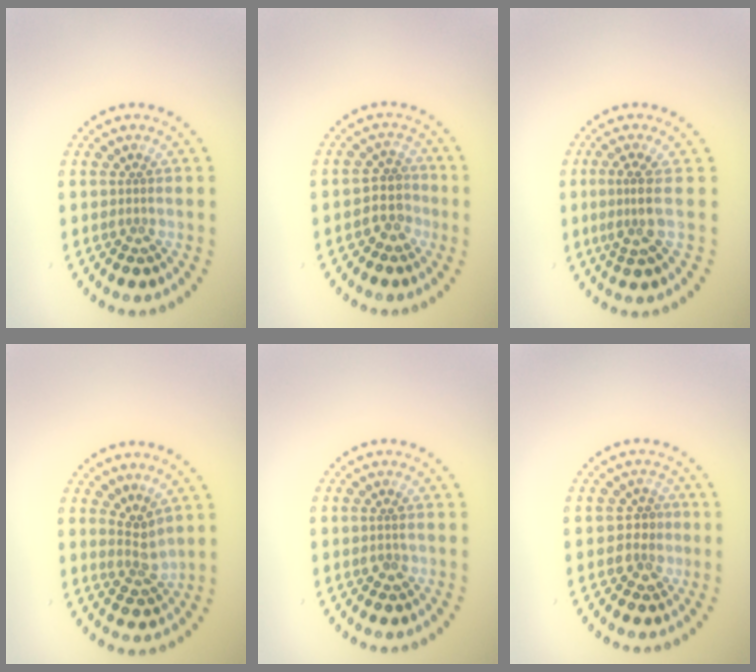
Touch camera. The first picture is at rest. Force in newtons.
{"total": 2.7, "press": 2.2, "slide": 1.5}
{"total": 2.5, "press": 1.8, "slide": 1.8}
{"total": 2.6, "press": 1.9, "slide": 1.7}
{"total": 0.9, "press": 0.9, "slide": 0.3}
{"total": 2.1, "press": 2.0, "slide": 0.8}